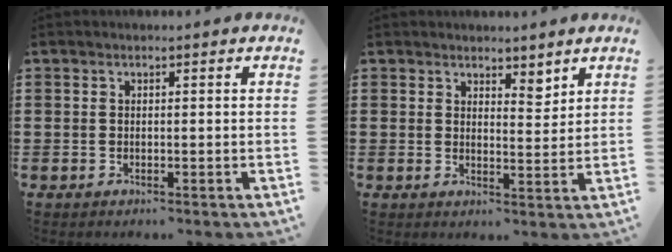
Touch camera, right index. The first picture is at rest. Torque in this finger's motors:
{"motor_torque": [-0.19, 0.19, 0.09, 0.00]}